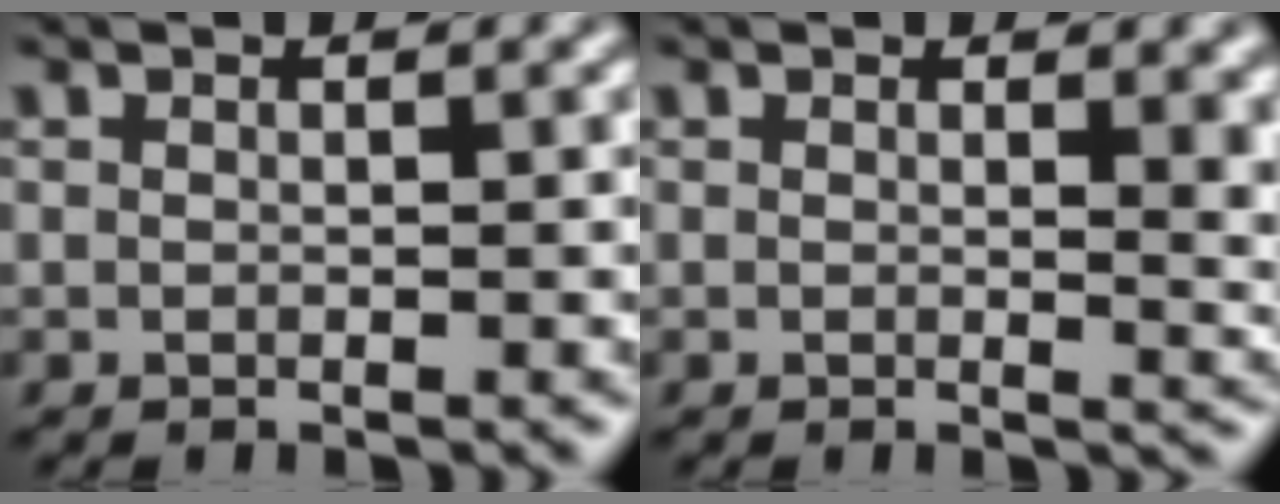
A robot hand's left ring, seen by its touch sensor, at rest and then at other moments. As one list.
[{"total": 3.2, "force": [0.9, 1.2, 2.8], "torque": [-0.026, -0.003, 0.014]}]